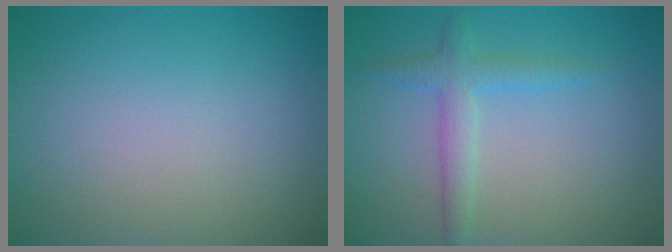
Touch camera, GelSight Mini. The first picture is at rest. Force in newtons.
{"total": 2.5, "press": 2.5, "slide": 0.1}